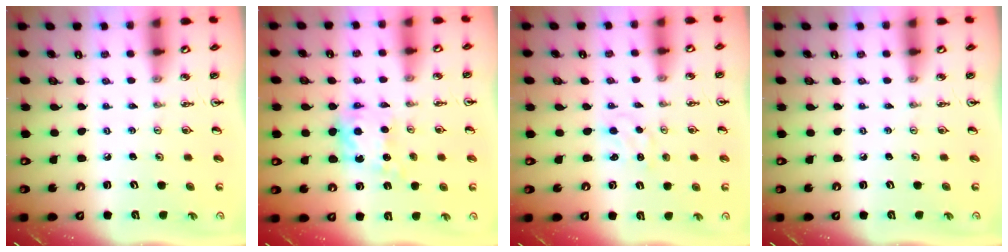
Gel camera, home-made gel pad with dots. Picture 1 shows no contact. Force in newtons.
{"total": 8.7, "press": 8.7, "slide": 0.4}
{"total": 1.5, "press": 1.5, "slide": 0.2}
{"total": 0.0}